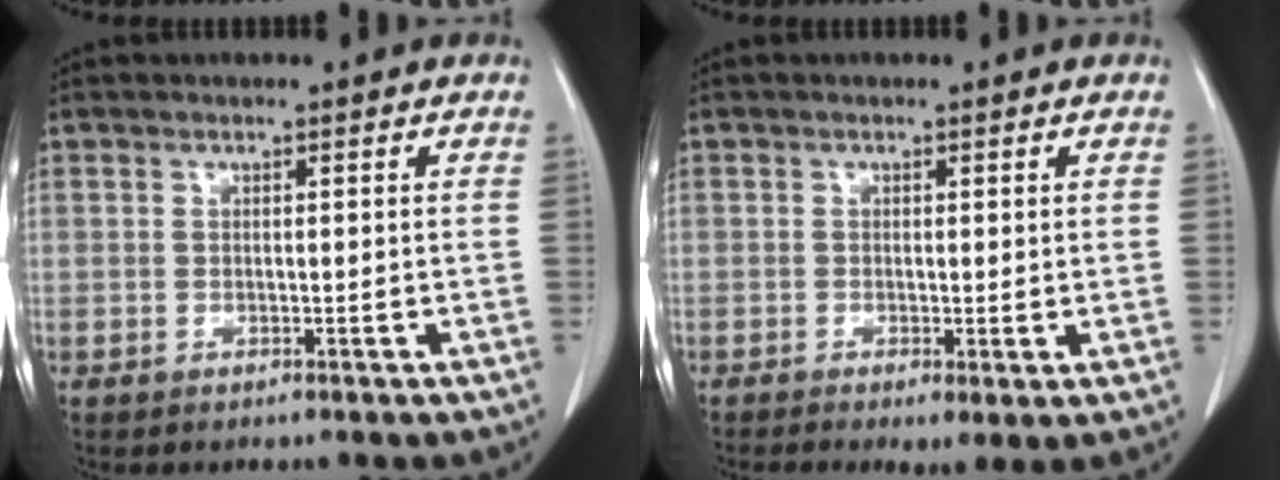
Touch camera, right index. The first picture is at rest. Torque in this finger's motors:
{"motor_torque": [1.08, -1.05, 0.47, 0.13]}